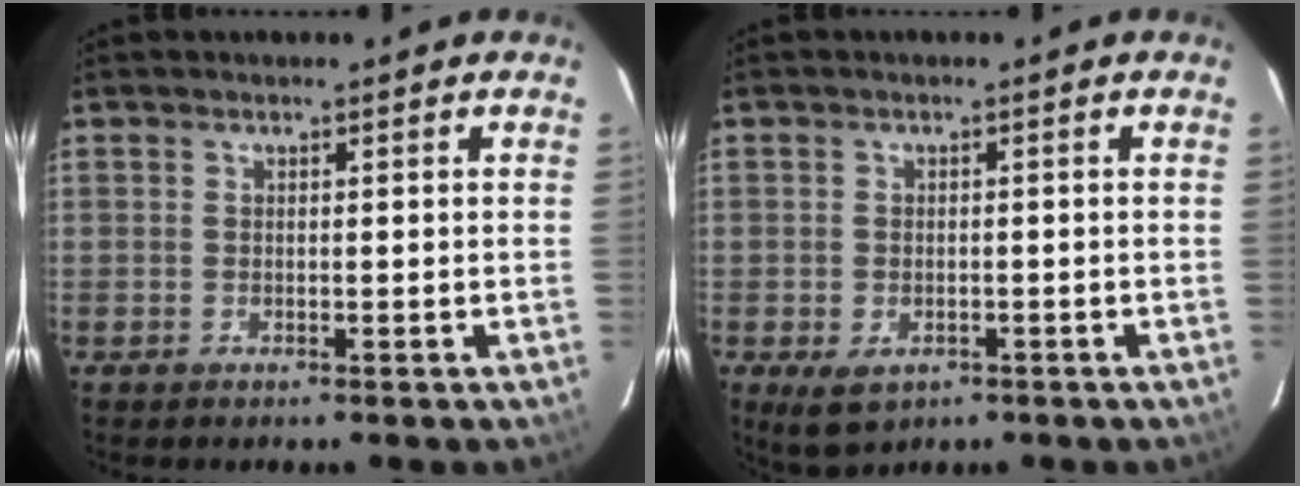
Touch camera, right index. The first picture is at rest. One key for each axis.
{"total": 4.9, "fx": -2.4, "fy": 3.1, "fz": 2.9, "tx": -0.060, "ty": -0.013, "tz": -0.035}